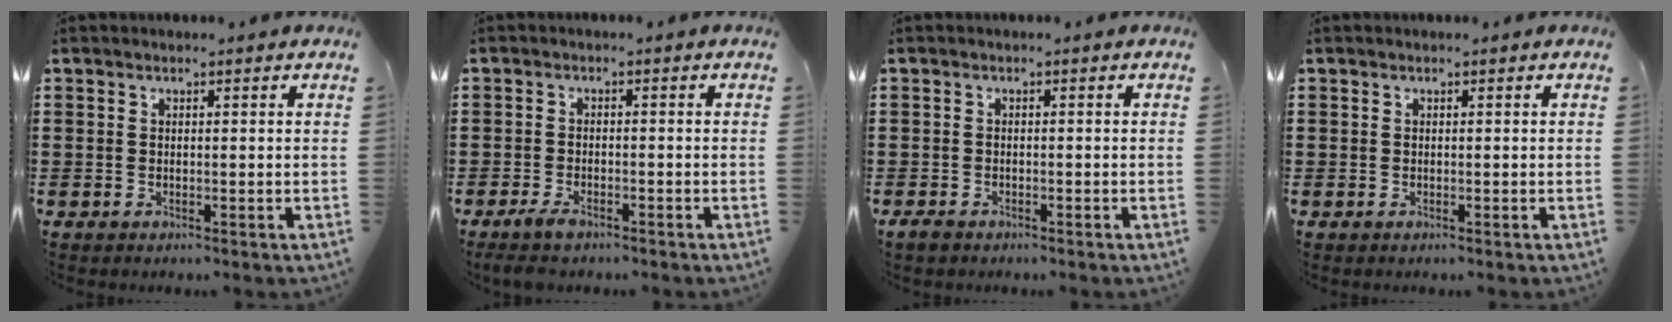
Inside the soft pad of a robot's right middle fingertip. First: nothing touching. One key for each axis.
{"total": 2.5, "fx": -1.8, "fy": 0.7, "fz": 1.6, "tx": -0.043, "ty": -0.005, "tz": -0.037}
{"total": 1.1, "fx": -0.8, "fy": 0.6, "fz": 0.4, "tx": -0.010, "ty": -0.001, "tz": -0.018}
{"total": 0.0}